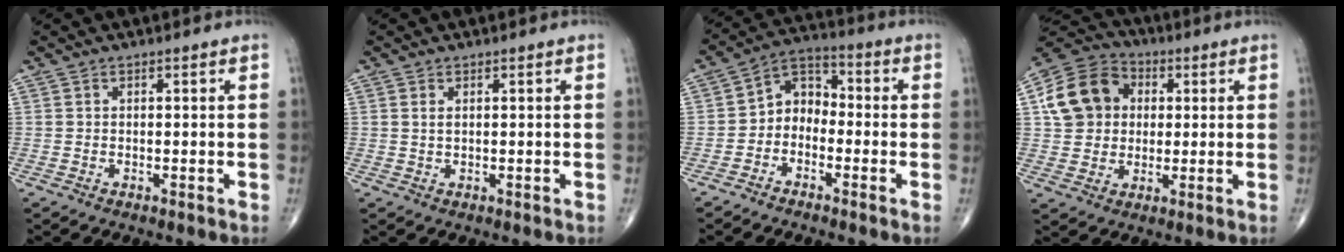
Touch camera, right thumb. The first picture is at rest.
{"total": 1.0, "force": [0.4, 0.5, 0.8], "torque": [-0.020, 0.002, 0.011]}
{"total": 6.7, "force": [-2.1, 5.2, 3.8], "torque": [-0.038, 0.038, -0.057]}
{"total": 13.4, "force": [2.4, 11.3, 6.8], "torque": [-0.111, 0.013, 0.035]}